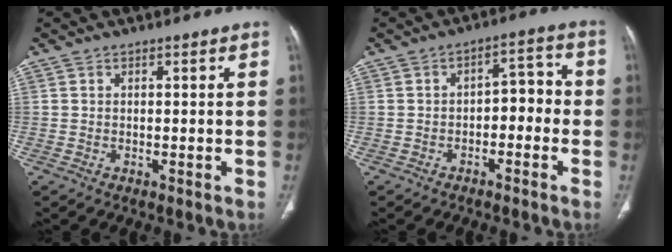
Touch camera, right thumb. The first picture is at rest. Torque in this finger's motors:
{"motor_torque": [-0.37, -0.24, -0.24, 0.12, 0.03]}